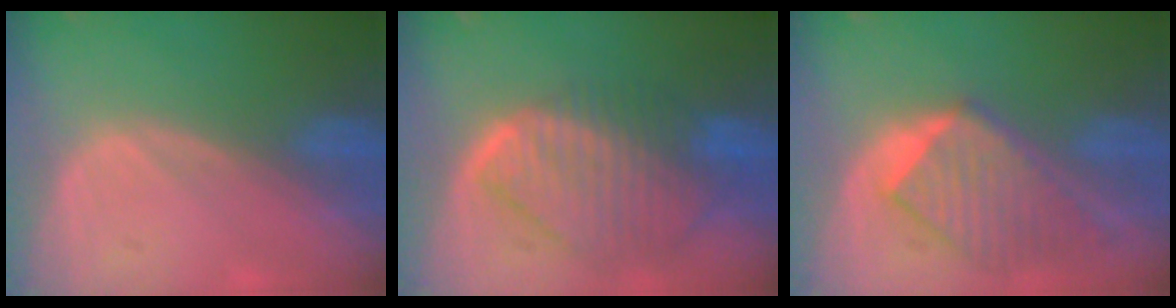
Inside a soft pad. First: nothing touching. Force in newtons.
{"total": 10.1, "press": 8.8, "slide": 5.1}
{"total": 8.0, "press": 7.5, "slide": 2.7}